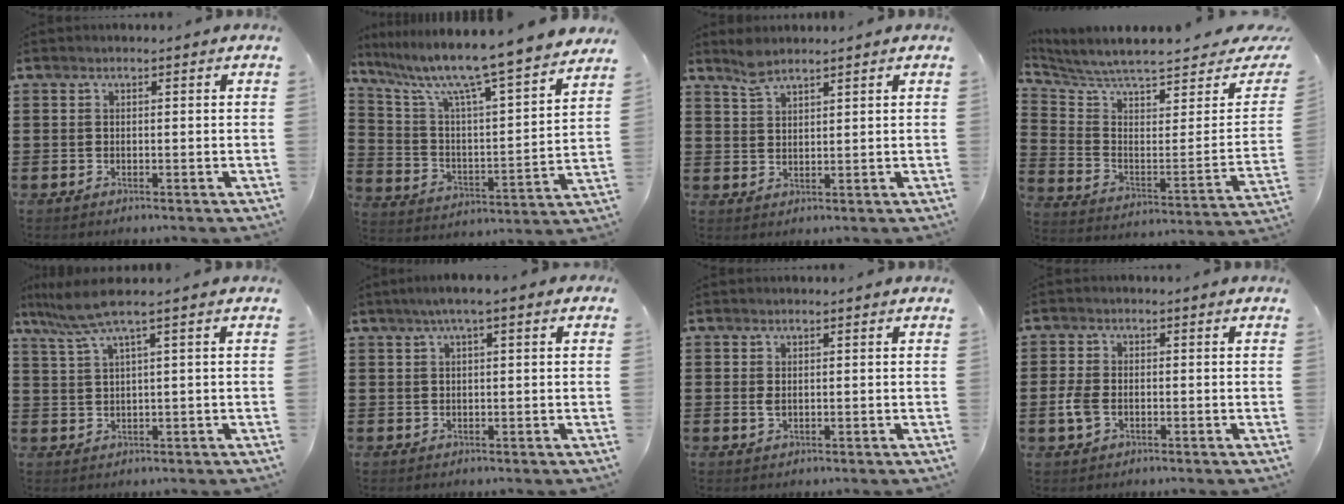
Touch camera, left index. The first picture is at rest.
{"total": 9.9, "force": [8.5, -0.5, 5.1], "torque": [-0.134, -0.069, 0.134]}
{"total": 3.0, "force": [2.6, 0.8, 1.4], "torque": [-0.033, 0.001, 0.049]}
{"total": 6.1, "force": [5.4, 0.4, 2.8], "torque": [-0.084, -0.058, 0.089]}
{"total": 4.7, "force": [2.4, -0.2, 4.1], "torque": [-0.093, -0.007, 0.038]}
{"total": 2.4, "force": [0.8, 0.2, 2.3], "torque": [-0.043, 0.002, 0.013]}
{"total": 1.2, "force": [0.2, 0.6, 1.0], "torque": [-0.029, 0.002, -0.001]}
{"total": 3.5, "force": [-0.8, 2.2, 2.6], "torque": [-0.078, -0.007, -0.023]}